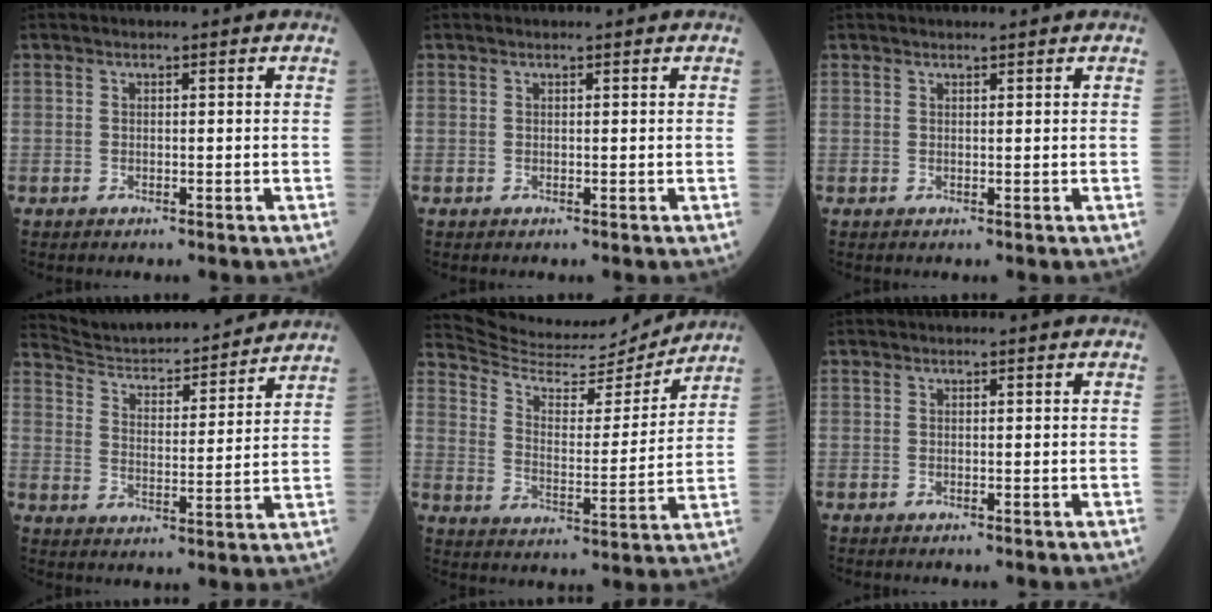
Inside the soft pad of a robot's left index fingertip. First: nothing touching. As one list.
[{"total": 0.8, "force": [0.7, -0.1, 0.3], "torque": [-0.007, 0.005, 0.013]}, {"total": 1.8, "force": [1.6, 0.0, 0.8], "torque": [-0.008, 0.013, 0.026]}, {"total": 17.4, "force": [16.6, 1.9, 4.8], "torque": [-0.080, 0.001, 0.244]}, {"total": 15.6, "force": [15.3, 1.5, 2.5], "torque": [-0.053, -0.015, 0.235]}, {"total": 0.0}]